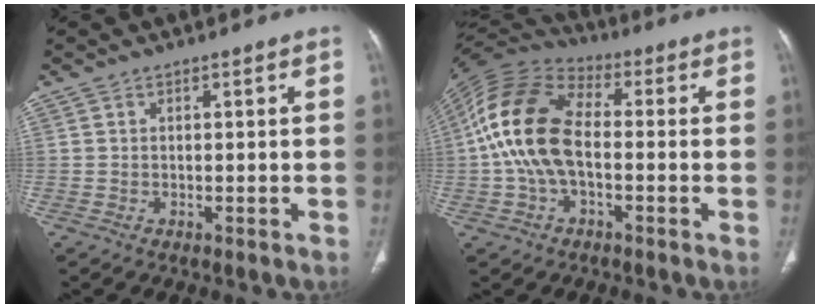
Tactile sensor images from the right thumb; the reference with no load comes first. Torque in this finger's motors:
{"motor_torque": [-0.66, 1.89, 1.99, 0.17, 0.69]}